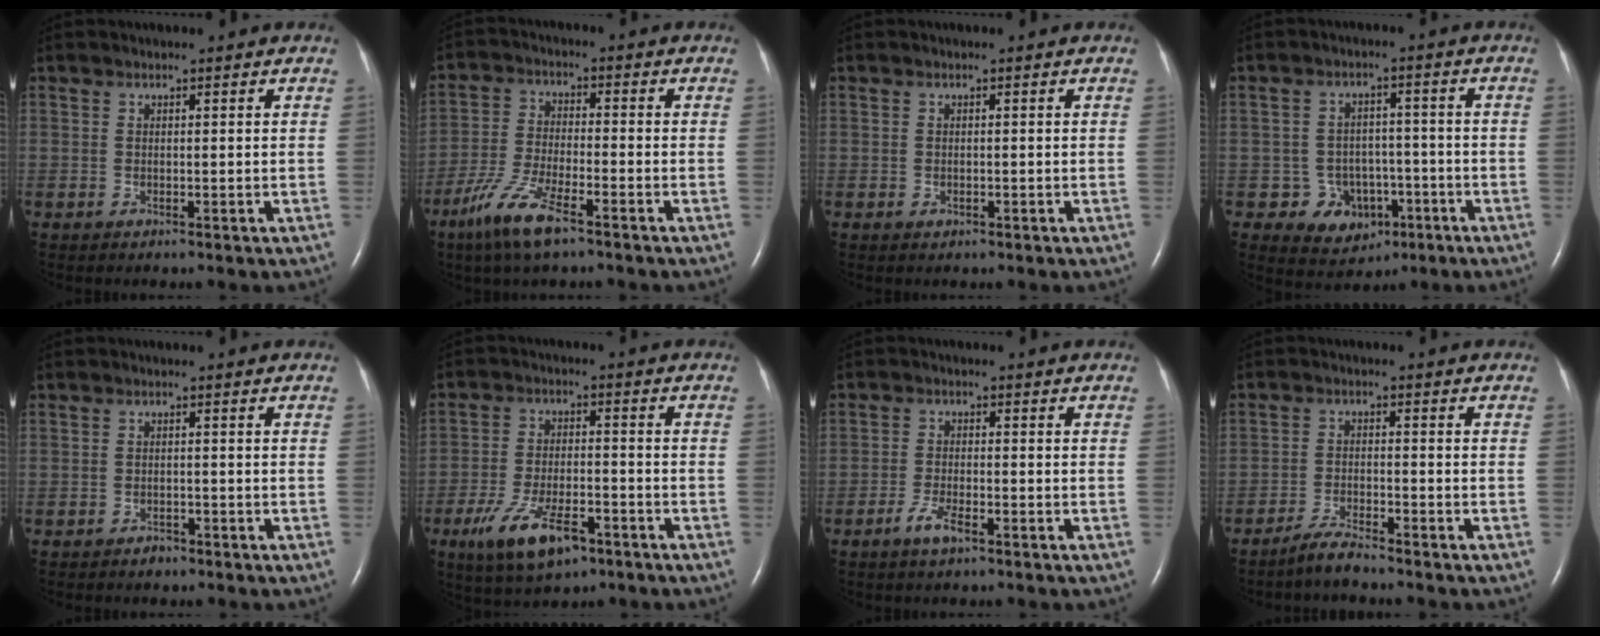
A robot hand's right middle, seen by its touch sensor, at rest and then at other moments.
{"total": 8.9, "force": [-5.8, 1.5, 6.6], "torque": [-0.145, -0.018, -0.113]}
{"total": 0.5, "force": [-0.2, 0.4, 0.2], "torque": [-0.006, 0.001, -0.002]}
{"total": 6.6, "force": [-2.6, 5.9, 1.5], "torque": [-0.017, 0.015, -0.027]}
{"total": 1.4, "force": [-1.2, 0.7, 0.3], "torque": [-0.010, 0.001, -0.018]}
{"total": 10.2, "force": [-5.9, 3.6, 7.4], "torque": [-0.148, -0.009, -0.098]}
{"total": 3.4, "force": [-2.2, 0.7, 2.5], "torque": [-0.055, -0.001, -0.043]}
{"total": 3.6, "force": [-3.3, 0.0, 1.3], "torque": [-0.033, -0.012, -0.065]}